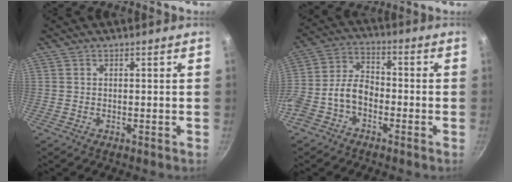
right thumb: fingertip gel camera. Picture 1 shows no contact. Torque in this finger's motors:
{"motor_torque": [0.36, 0.43, 0.91, -0.73, 0.19]}